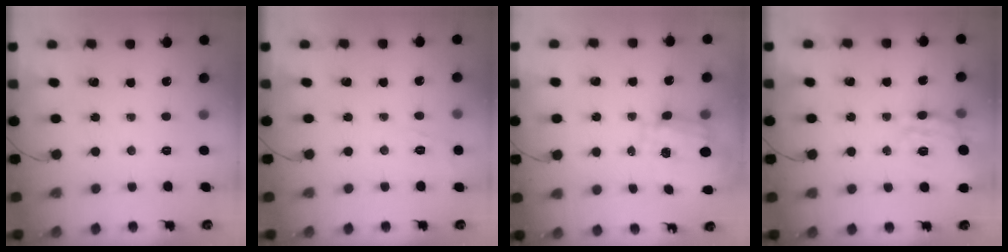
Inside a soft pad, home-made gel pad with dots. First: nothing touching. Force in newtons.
{"total": 3.0, "press": 2.4, "slide": 1.7}
{"total": 3.7, "press": 3.4, "slide": 1.4}
{"total": 15.8, "press": 15.8, "slide": 0.5}